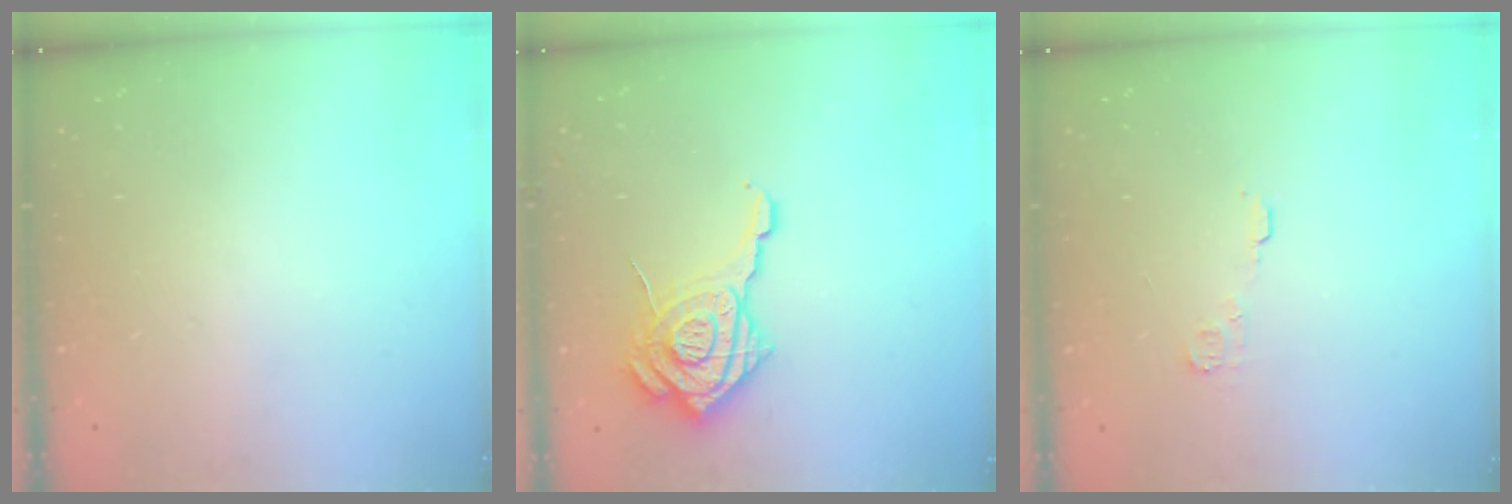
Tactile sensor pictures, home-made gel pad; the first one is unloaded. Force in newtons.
{"total": 17.8, "press": 17.8, "slide": 1.5}
{"total": 4.3, "press": 4.3, "slide": 0.5}